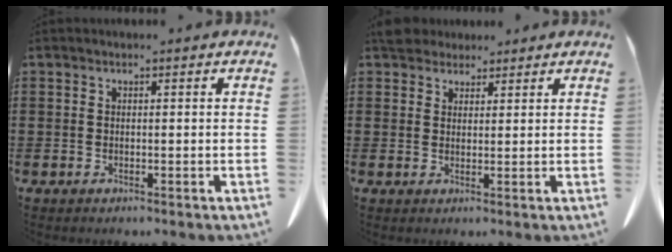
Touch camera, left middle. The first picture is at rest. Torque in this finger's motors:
{"motor_torque": [0.24, -0.01, 0.06, 0.01]}